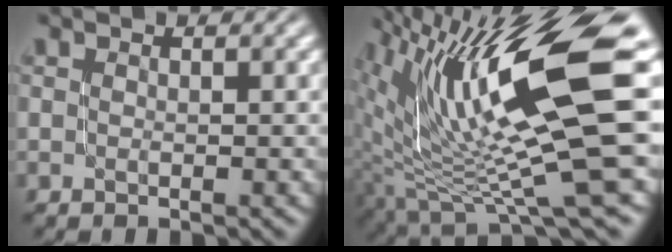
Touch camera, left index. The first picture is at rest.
{"total": 14.6, "force": [3.8, 3.2, 13.7], "torque": [-0.235, -0.005, 0.081]}